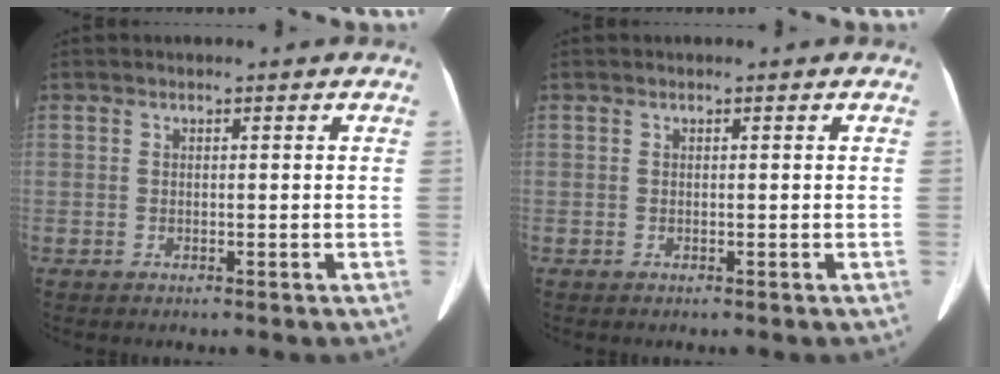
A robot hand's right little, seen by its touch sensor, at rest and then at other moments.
{"total": 0.0}